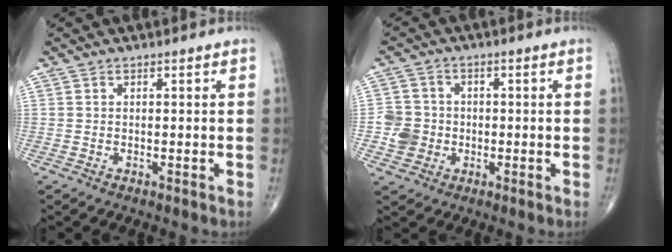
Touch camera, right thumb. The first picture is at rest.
{"total": 5.7, "force": [-1.2, 5.4, 1.5], "torque": [-0.005, 0.011, -0.026]}